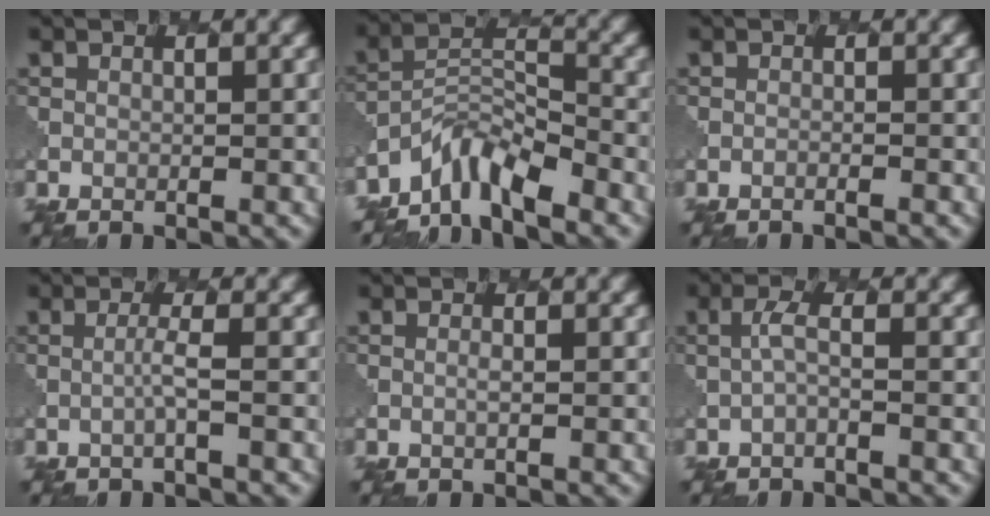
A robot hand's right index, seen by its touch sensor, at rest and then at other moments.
{"total": 4.9, "force": [-4.3, 1.3, 2.0], "torque": [-0.032, -0.001, -0.088]}
{"total": 0.7, "force": [-0.6, 0.2, 0.3], "torque": [0.000, -0.004, -0.019]}
{"total": 1.3, "force": [-0.2, 0.0, 1.3], "torque": [-0.023, 0.001, -0.009]}
{"total": 0.6, "force": [0.2, 0.1, 0.5], "torque": [-0.007, 0.000, 0.000]}
{"total": 1.3, "force": [-0.1, 0.2, 1.2], "torque": [-0.030, 0.001, -0.005]}